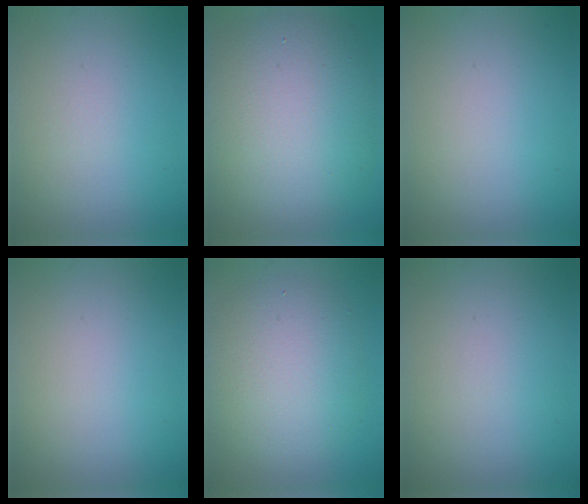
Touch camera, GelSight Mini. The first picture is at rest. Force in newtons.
{"total": 11.1, "press": 11.1, "slide": 0.6}
{"total": 0.0}
{"total": 0.0}
{"total": 5.5, "press": 5.5, "slide": 0.5}
{"total": 0.0}